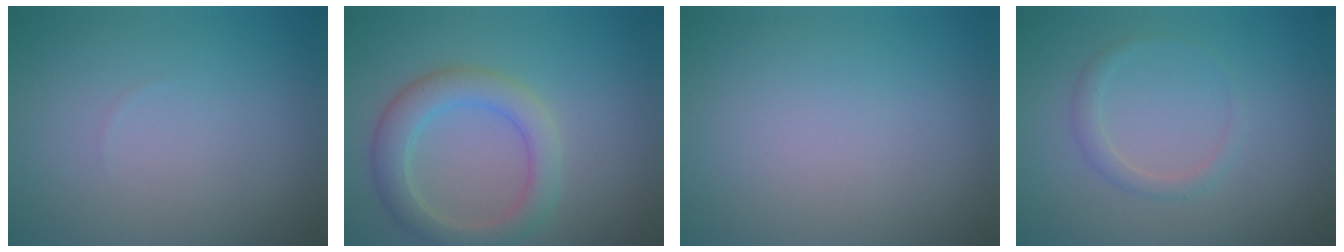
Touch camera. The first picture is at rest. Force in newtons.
{"total": 4.1, "press": 4.1, "slide": 0.1}
{"total": 0.0}
{"total": 1.3, "press": 1.3, "slide": 0.1}